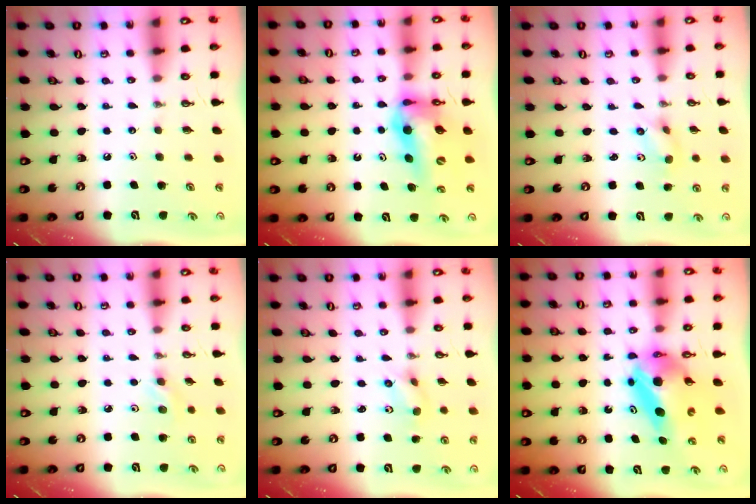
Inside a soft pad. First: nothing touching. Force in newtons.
{"total": 14.3, "press": 13.7, "slide": 4.2}
{"total": 2.3, "press": 2.2, "slide": 0.8}
{"total": 5.5, "press": 5.5, "slide": 0.9}
{"total": 2.1, "press": 1.9, "slide": 0.9}
{"total": 7.8, "press": 7.8, "slide": 0.7}